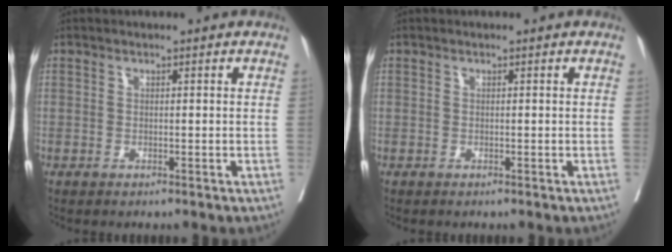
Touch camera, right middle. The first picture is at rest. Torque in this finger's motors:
{"motor_torque": [-0.49, -0.04, -0.15, -0.03]}